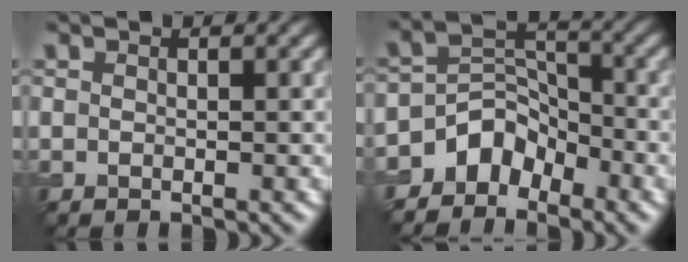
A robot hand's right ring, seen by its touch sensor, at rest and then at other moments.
{"total": 4.4, "force": [-3.2, 2.7, 1.2], "torque": [-0.007, 0.007, -0.063]}